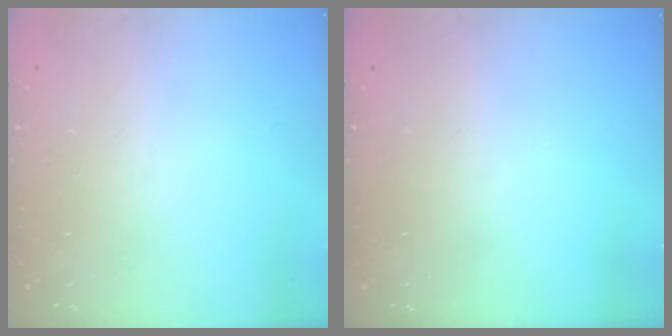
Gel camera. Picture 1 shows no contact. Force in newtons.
{"total": 0.0}